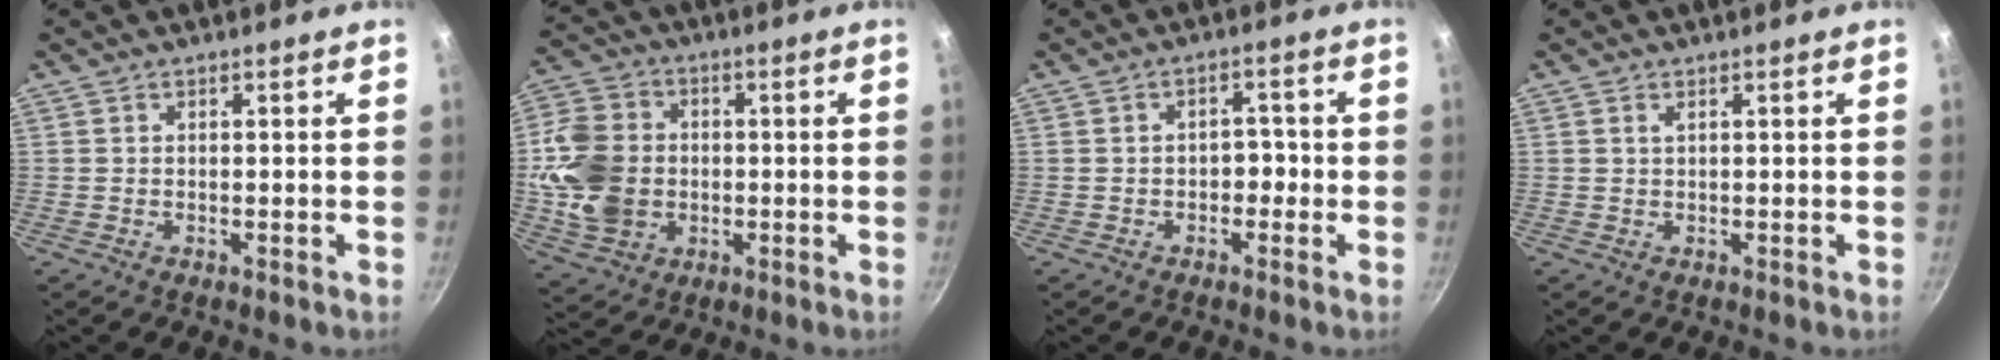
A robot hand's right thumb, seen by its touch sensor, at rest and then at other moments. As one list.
[{"total": 16.3, "force": [-1.0, 13.0, 9.8], "torque": [-0.190, 0.014, -0.020]}, {"total": 3.1, "force": [-1.0, 2.3, 1.9], "torque": [-0.008, 0.015, -0.021]}, {"total": 0.6, "force": [0.3, 0.3, 0.5], "torque": [-0.010, 0.002, 0.007]}]